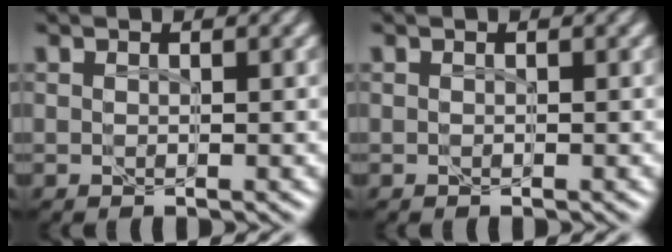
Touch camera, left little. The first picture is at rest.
{"total": 0.0}